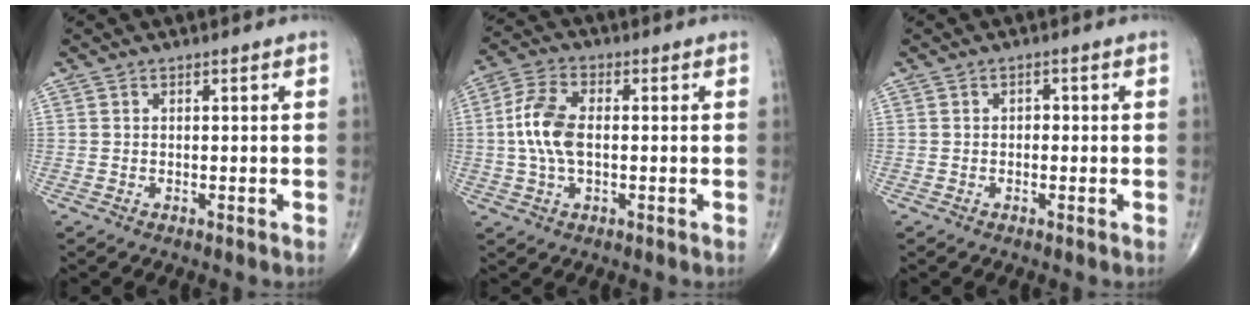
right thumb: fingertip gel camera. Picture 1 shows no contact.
{"total": 8.8, "force": [0.0, 4.6, 7.5], "torque": [-0.164, 0.017, -0.002]}
{"total": 1.1, "force": [-0.1, 0.8, 0.7], "torque": [-0.002, 0.003, -0.006]}